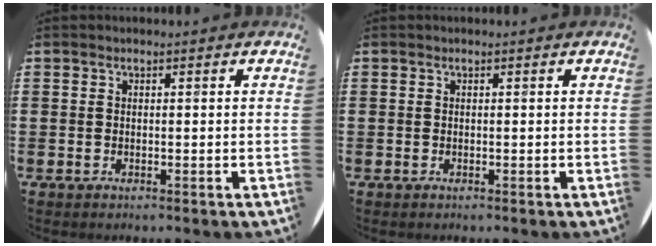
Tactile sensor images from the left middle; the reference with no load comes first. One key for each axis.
{"total": 0.0}